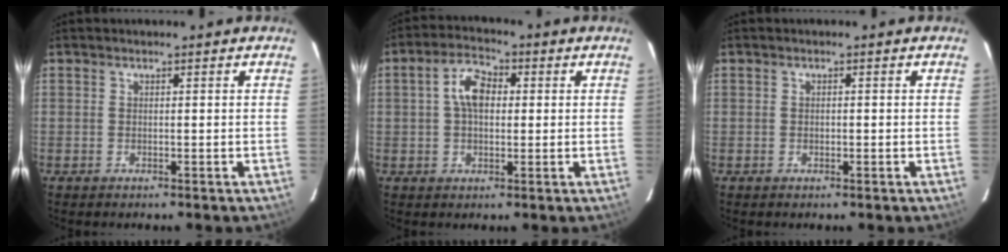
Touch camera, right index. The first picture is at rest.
{"total": 6.4, "force": [0.9, 4.0, 5.0], "torque": [-0.093, 0.021, 0.016]}
{"total": 0.5, "force": [-0.2, 0.5, 0.2], "torque": [-0.004, 0.001, -0.001]}